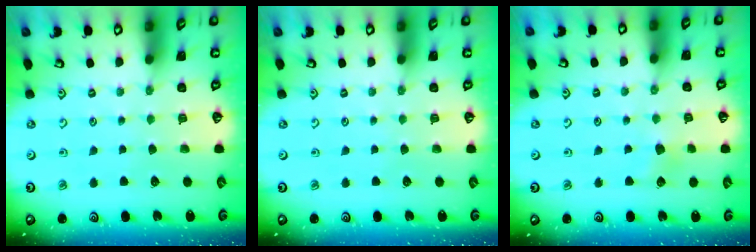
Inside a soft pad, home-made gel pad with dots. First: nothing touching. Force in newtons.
{"total": 0.0}
{"total": 5.2, "press": 5.1, "slide": 0.4}